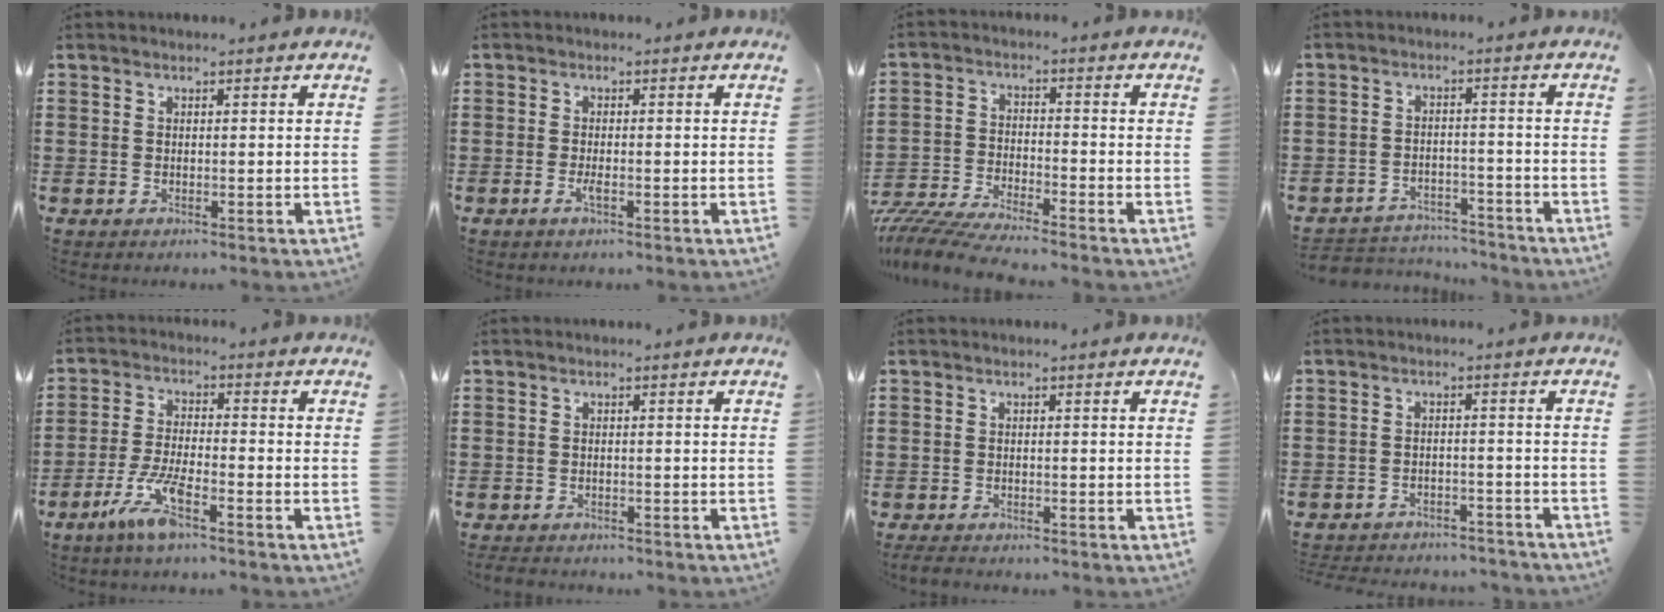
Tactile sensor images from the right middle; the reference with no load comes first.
{"total": 1.6, "force": [-0.7, 0.3, 1.4], "torque": [-0.034, -0.004, -0.014]}
{"total": 6.0, "force": [-5.8, 0.0, 1.4], "torque": [-0.047, -0.013, -0.121]}
{"total": 3.7, "force": [-3.7, 0.8, -0.2], "torque": [-0.006, 0.002, -0.079]}
{"total": 7.1, "force": [-4.1, 1.4, 5.6], "torque": [-0.124, -0.007, -0.078]}
{"total": 1.2, "force": [-1.2, 0.2, 0.1], "torque": [-0.006, -0.001, -0.026]}
{"total": 1.2, "force": [-1.1, 0.2, 0.3], "torque": [-0.009, -0.002, -0.022]}
{"total": 3.2, "force": [-3.2, 0.3, 0.0], "torque": [-0.007, 0.001, -0.068]}